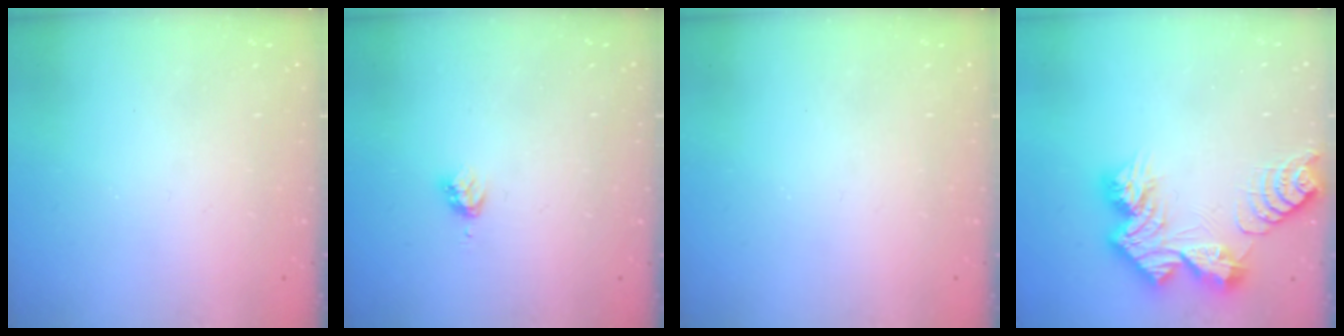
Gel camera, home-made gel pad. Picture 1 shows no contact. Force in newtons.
{"total": 2.9, "press": 2.8, "slide": 0.4}
{"total": 0.0}
{"total": 13.3, "press": 13.3, "slide": 1.3}